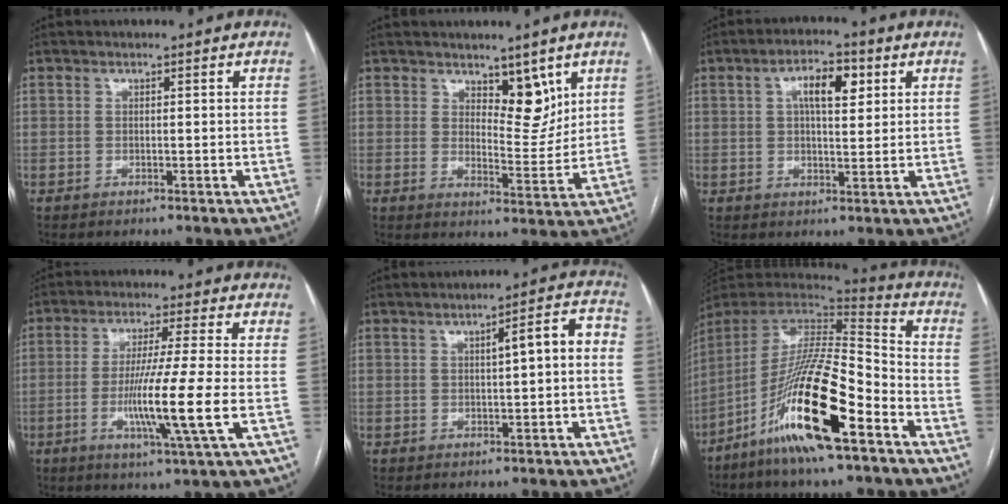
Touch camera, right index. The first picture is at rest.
{"total": 5.9, "force": [3.7, 2.5, 3.8], "torque": [-0.051, -0.009, 0.062]}
{"total": 6.8, "force": [2.4, 2.5, 5.8], "torque": [-0.099, 0.014, 0.038]}
{"total": 11.2, "force": [-2.5, -1.5, 10.8], "torque": [-0.201, -0.022, -0.048]}
{"total": 5.4, "force": [0.0, 0.9, 5.3], "torque": [-0.068, 0.022, -0.001]}
{"total": 22.1, "force": [-11.0, 2.9, 18.9], "torque": [-0.371, -0.040, -0.200]}